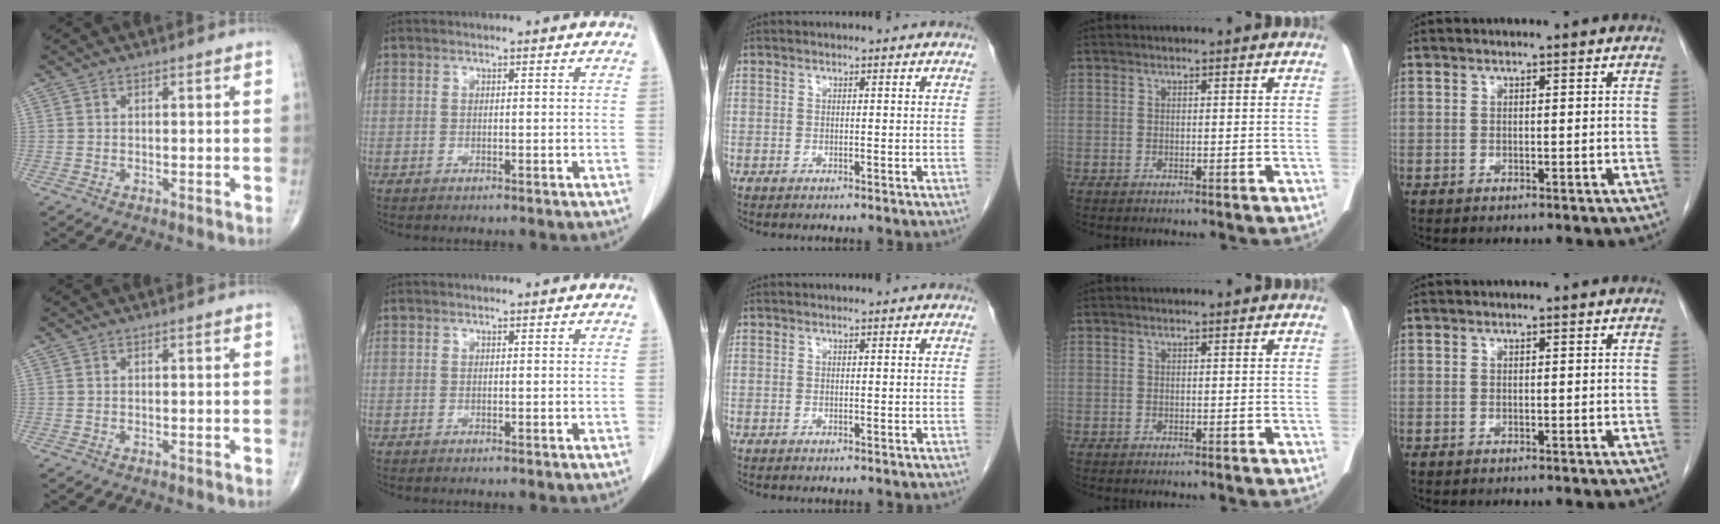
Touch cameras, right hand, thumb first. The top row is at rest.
{}